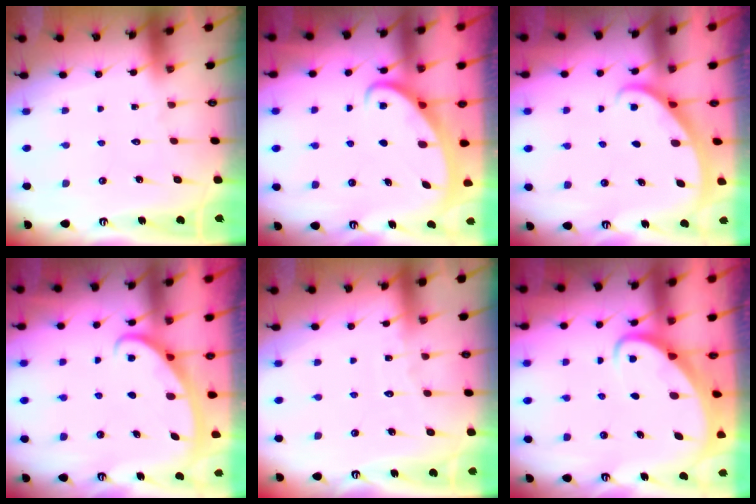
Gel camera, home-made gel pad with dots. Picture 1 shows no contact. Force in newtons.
{"total": 2.5, "press": 2.4, "slide": 0.4}
{"total": 1.7, "press": 1.7, "slide": 0.1}
{"total": 2.9, "press": 2.8, "slide": 0.4}
{"total": 2.5, "press": 2.5, "slide": 0.3}
{"total": 2.8, "press": 2.8, "slide": 0.4}